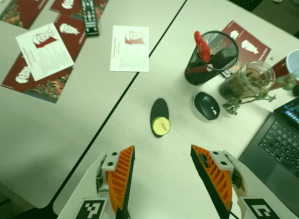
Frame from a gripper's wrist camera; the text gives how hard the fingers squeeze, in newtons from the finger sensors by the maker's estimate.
{"total": 0.7, "left": 0.6, "right": 0.7}